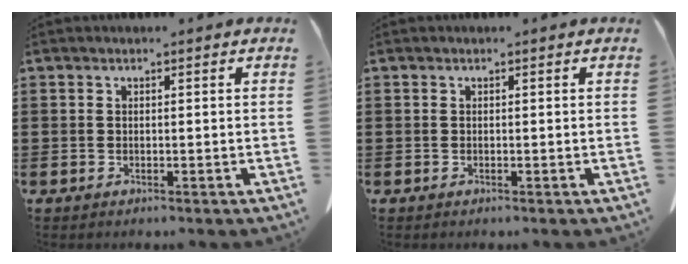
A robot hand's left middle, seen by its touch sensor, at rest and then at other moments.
{"total": 0.0}